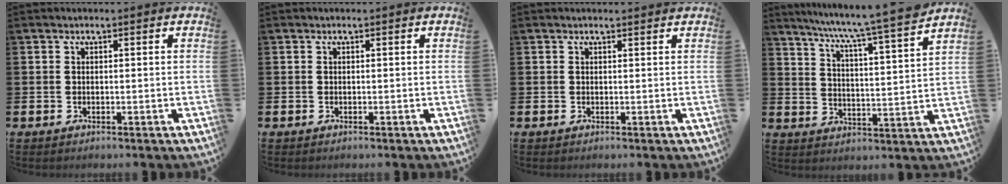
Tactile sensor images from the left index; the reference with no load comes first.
{"total": 0.0}
{"total": 0.6, "force": [0.6, 0.0, 0.2], "torque": [0.008, -0.004, 0.008]}
{"total": 7.6, "force": [6.8, -0.8, 3.3], "torque": [-0.082, -0.055, 0.110]}